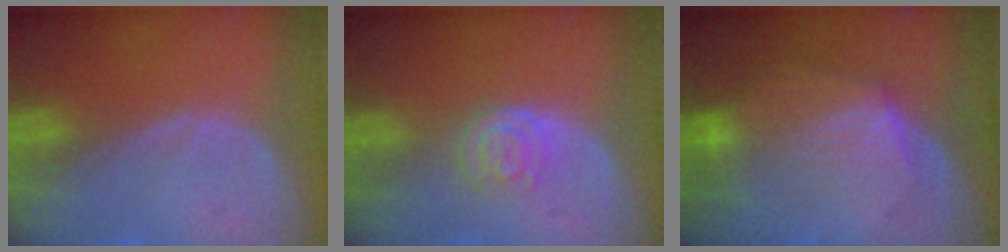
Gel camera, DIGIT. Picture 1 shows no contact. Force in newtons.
{"total": 3.3, "press": 3.3, "slide": 0.3}
{"total": 7.4, "press": 7.3, "slide": 1.4}